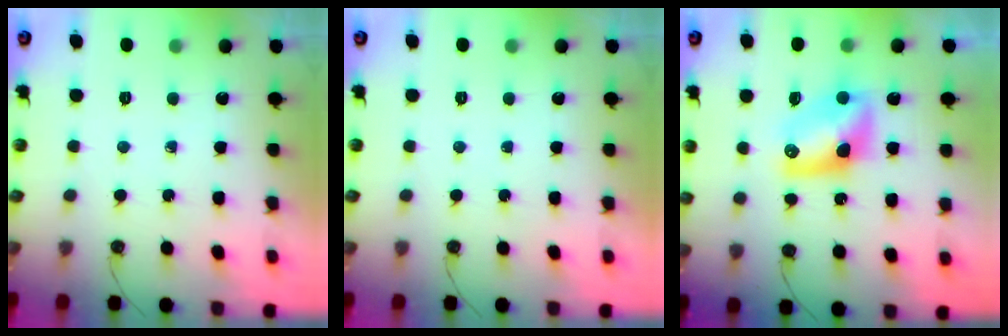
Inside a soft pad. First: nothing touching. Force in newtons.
{"total": 0.0}
{"total": 9.0, "press": 9.0, "slide": 0.2}